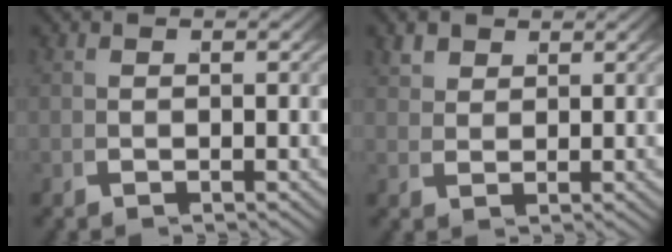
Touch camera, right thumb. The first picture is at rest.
{"total": 2.2, "force": [1.9, 0.9, 0.5], "torque": [-0.010, 0.003, 0.042]}